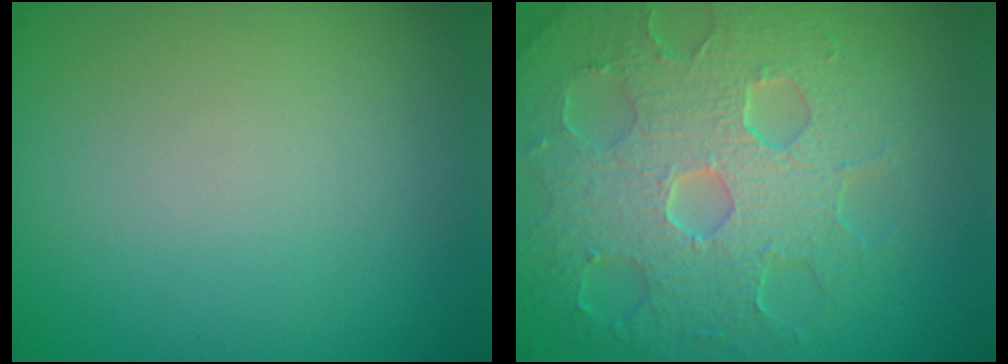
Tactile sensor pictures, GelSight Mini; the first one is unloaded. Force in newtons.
{"total": 8.5, "press": 6.1, "slide": 6.0}